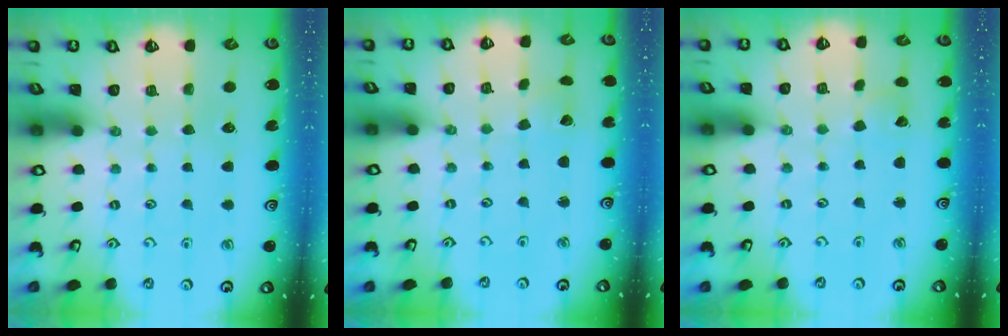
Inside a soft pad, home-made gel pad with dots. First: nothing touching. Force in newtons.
{"total": 1.7, "press": 1.7, "slide": 0.1}
{"total": 2.7, "press": 2.7, "slide": 0.3}